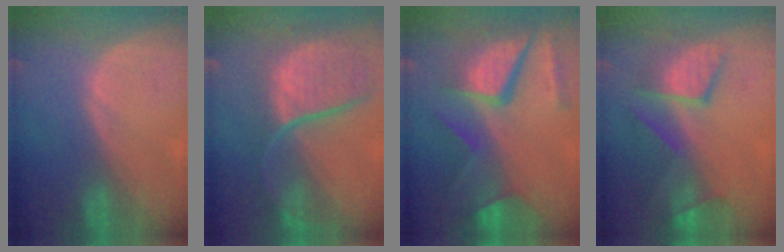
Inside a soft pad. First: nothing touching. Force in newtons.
{"total": 12.1, "press": 9.9, "slide": 6.9}
{"total": 11.8, "press": 9.8, "slide": 6.6}
{"total": 9.4, "press": 8.4, "slide": 4.2}